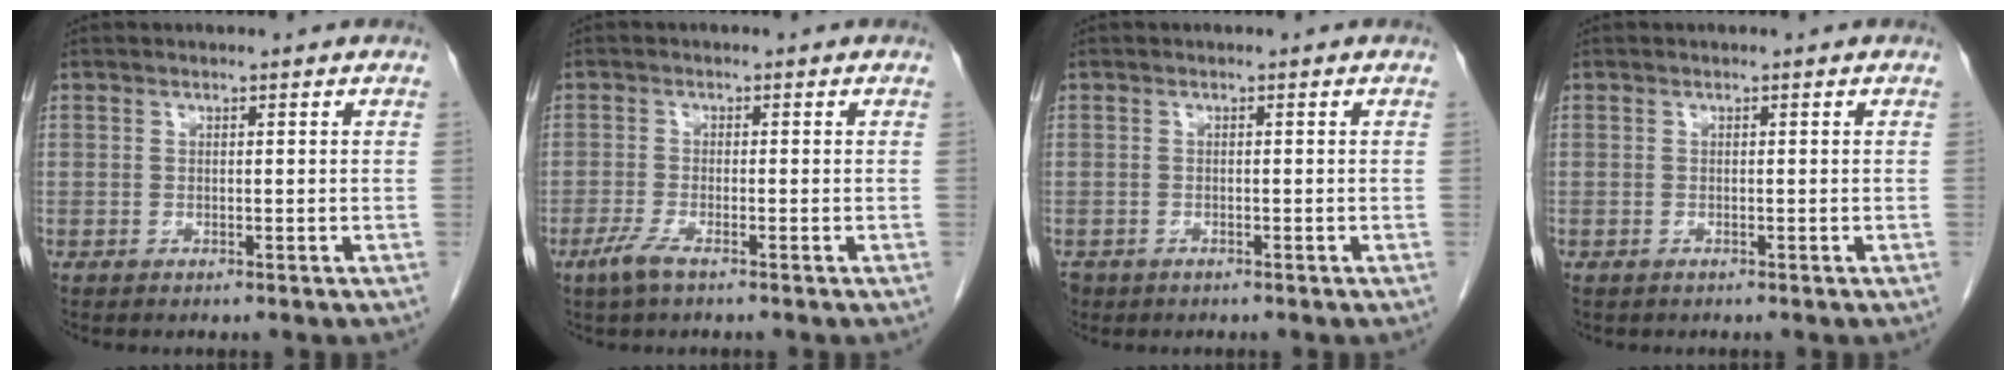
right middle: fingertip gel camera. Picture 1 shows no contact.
{"total": 2.8, "force": [-1.8, 0.3, 2.1], "torque": [-0.052, -0.006, -0.039]}
{"total": 2.3, "force": [-1.6, 1.6, 0.6], "torque": [-0.017, -0.001, -0.028]}
{"total": 0.0}